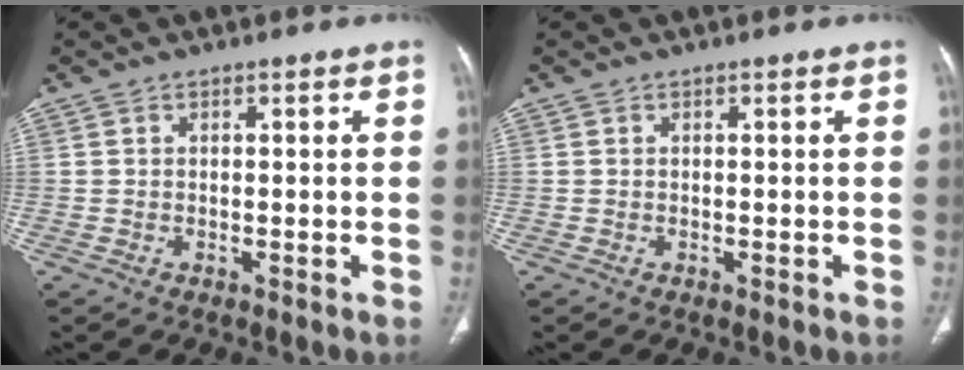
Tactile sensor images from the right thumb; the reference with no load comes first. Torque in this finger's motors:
{"motor_torque": [0.07, -0.07, 0.18, -0.18, 0.00]}